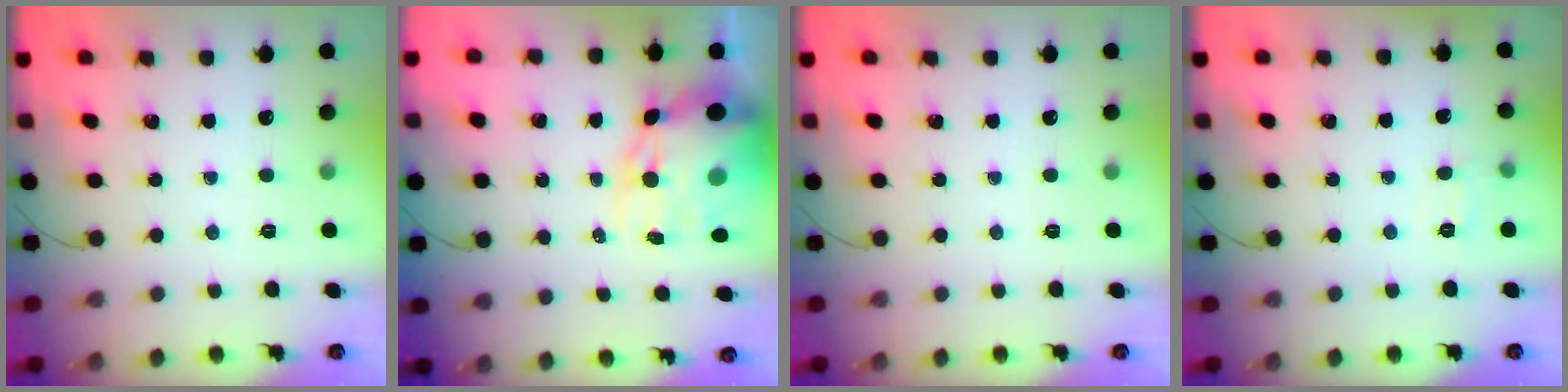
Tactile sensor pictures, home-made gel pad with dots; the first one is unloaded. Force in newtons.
{"total": 15.9, "press": 15.5, "slide": 3.9}
{"total": 0.0}
{"total": 5.8, "press": 5.6, "slide": 1.5}